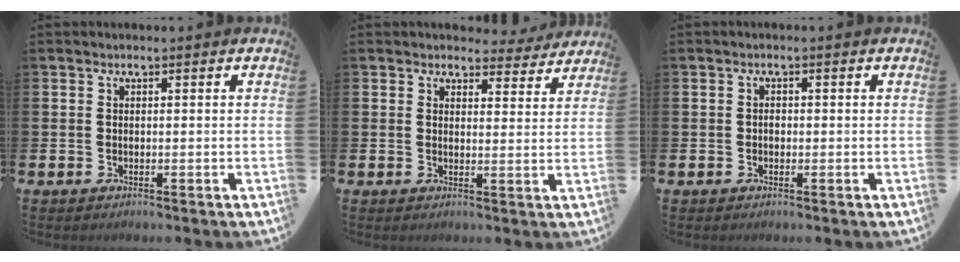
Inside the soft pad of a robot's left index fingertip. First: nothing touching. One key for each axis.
{"total": 3.5, "fx": 3.3, "fy": 1.2, "fz": 0.3, "tx": -0.001, "ty": -0.022, "tz": 0.055}
{"total": 0.9, "fx": -0.2, "fy": 0.6, "fz": 0.6, "tx": -0.009, "ty": 0.005, "tz": -0.005}